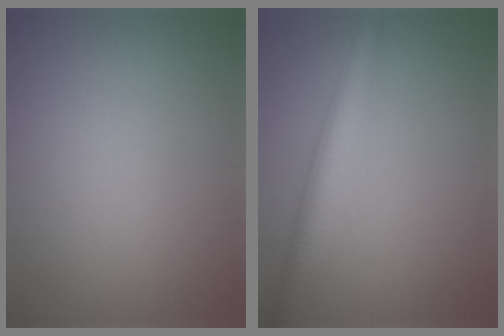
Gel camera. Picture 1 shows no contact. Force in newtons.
{"total": 4.5, "press": 4.5, "slide": 0.2}